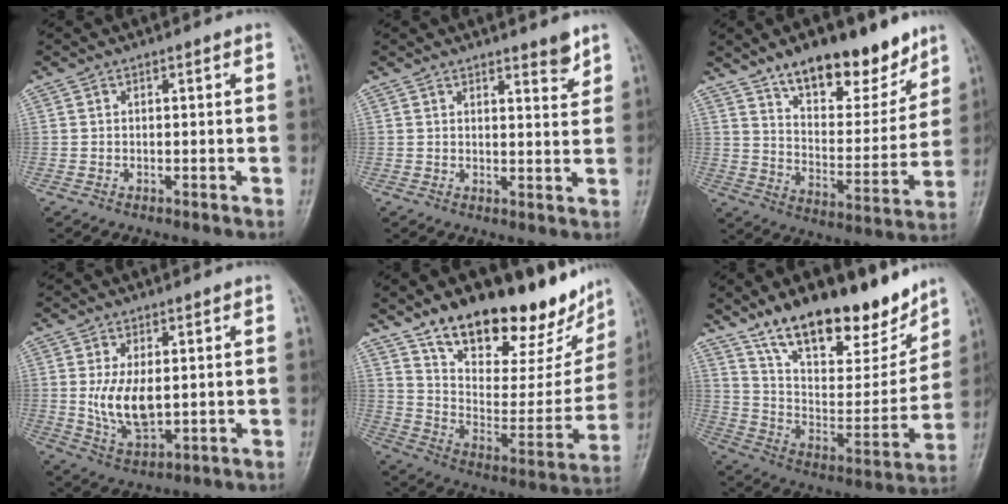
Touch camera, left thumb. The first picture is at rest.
{"total": 3.3, "force": [2.6, 0.7, 1.9], "torque": [-0.016, -0.024, 0.037]}
{"total": 17.6, "force": [12.5, 7.5, 9.8], "torque": [-0.093, -0.082, 0.203]}
{"total": 8.1, "force": [0.6, 4.2, 6.9], "torque": [-0.124, -0.016, 0.023]}
{"total": 26.8, "force": [19.2, 11.1, 15.1], "torque": [-0.179, -0.081, 0.296]}
{"total": 23.3, "force": [17.1, 9.2, 12.9], "torque": [-0.156, -0.082, 0.281]}